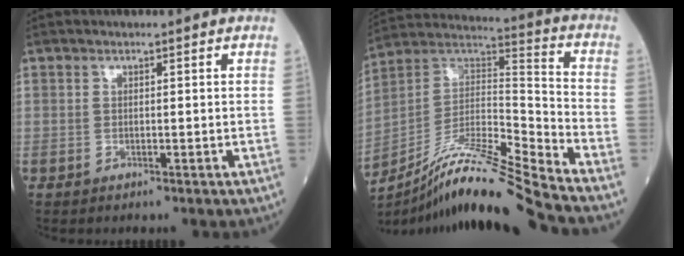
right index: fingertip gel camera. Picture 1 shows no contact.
{"total": 17.9, "force": [-15.2, -1.5, 9.2], "torque": [-0.178, 0.008, -0.276]}